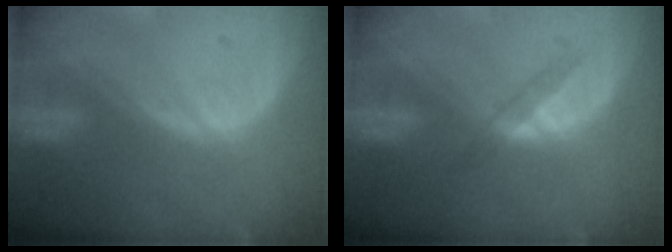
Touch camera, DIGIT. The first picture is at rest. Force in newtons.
{"total": 2.4, "press": 2.2, "slide": 1.1}